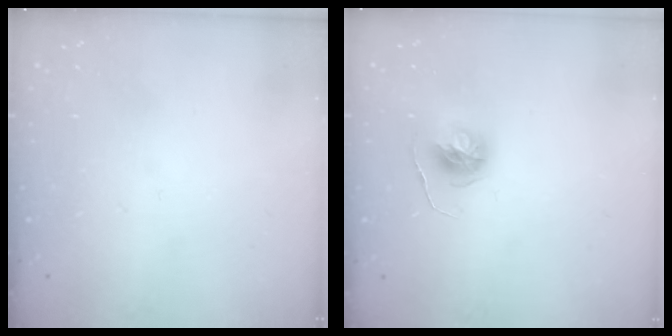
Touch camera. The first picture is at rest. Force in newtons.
{"total": 6.4, "press": 6.4, "slide": 0.6}